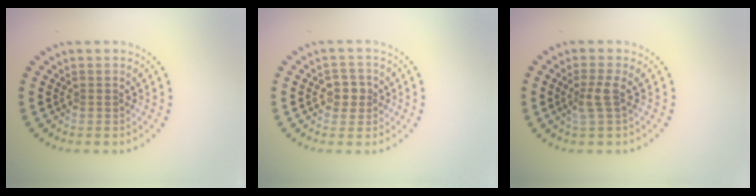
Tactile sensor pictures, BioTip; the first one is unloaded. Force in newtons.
{"total": 2.0, "press": 1.9, "slide": 0.6}
{"total": 1.9, "press": 1.5, "slide": 1.1}